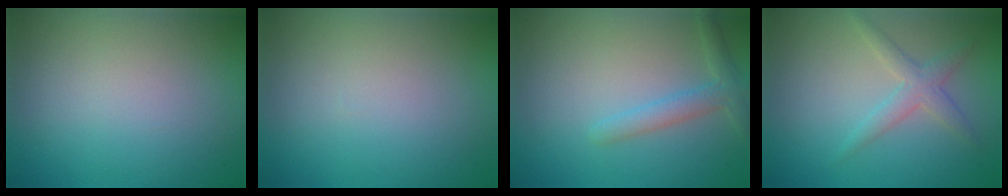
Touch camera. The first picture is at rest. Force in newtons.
{"total": 0.0}
{"total": 2.3, "press": 2.3, "slide": 0.1}
{"total": 2.3, "press": 2.3, "slide": 0.0}